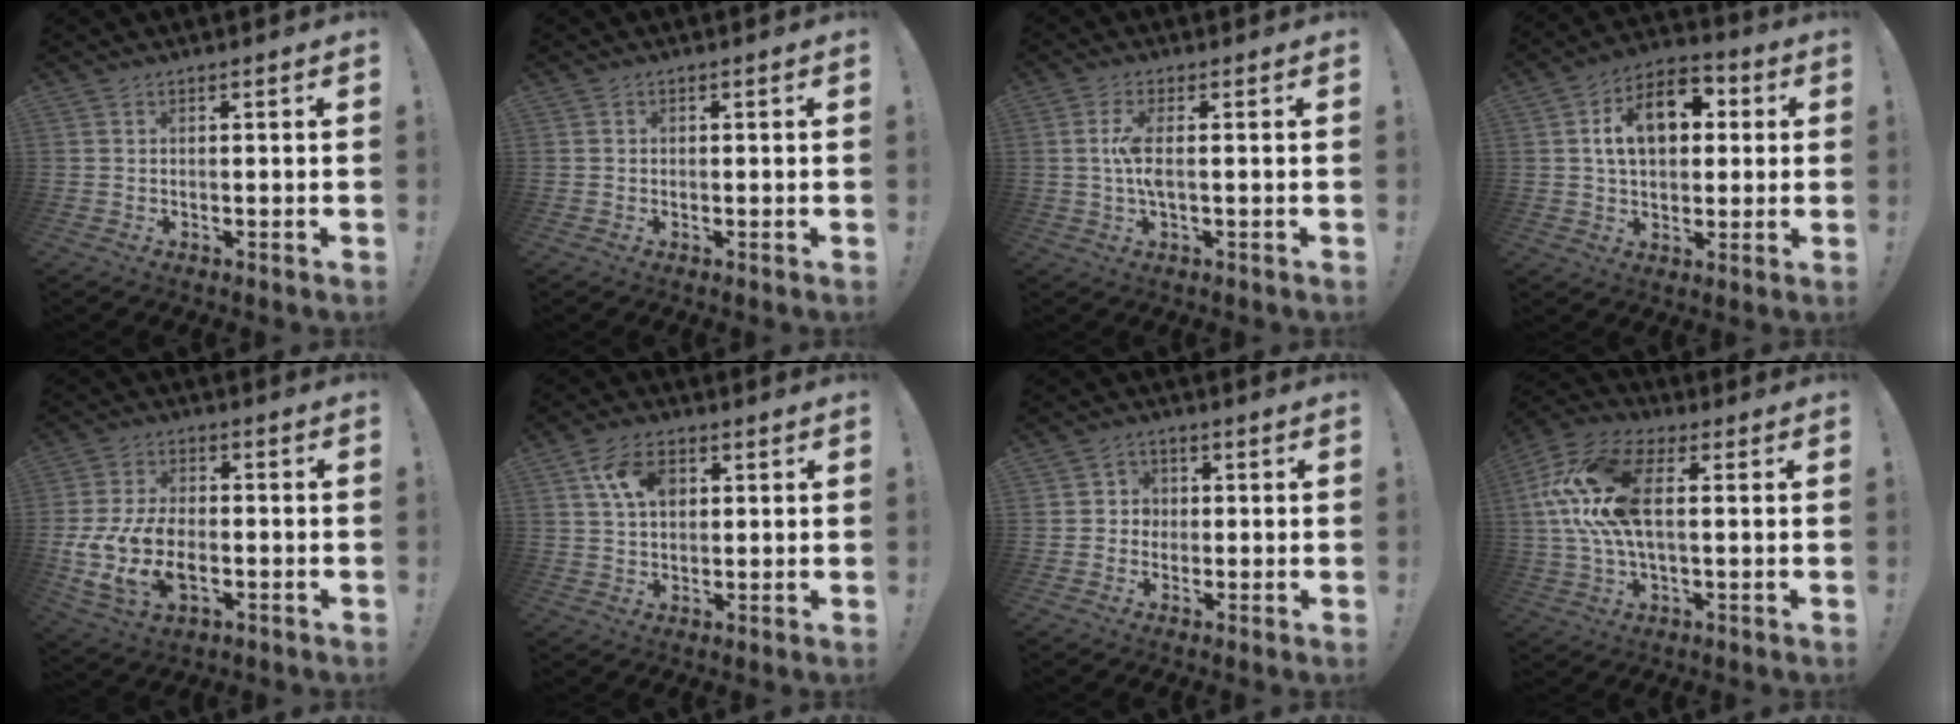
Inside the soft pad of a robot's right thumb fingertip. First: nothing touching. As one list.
[{"total": 0.6, "force": [-0.2, 0.5, 0.1], "torque": [-0.002, 0.001, -0.003]}, {"total": 6.6, "force": [0.1, 1.7, 6.4], "torque": [-0.130, -0.010, -0.004]}, {"total": 14.0, "force": [3.3, 9.4, 9.8], "torque": [-0.138, 0.002, 0.060]}, {"total": 13.9, "force": [-3.0, 9.1, 10.1], "torque": [-0.193, 0.004, -0.052]}, {"total": 8.8, "force": [3.0, 6.0, 5.8], "torque": [-0.094, 0.005, 0.058]}, {"total": 3.8, "force": [-0.4, 3.7, 0.9], "torque": [-0.016, 0.010, -0.008]}, {"total": 18.6, "force": [2.9, 9.7, 15.6], "torque": [-0.301, 0.003, 0.049]}]